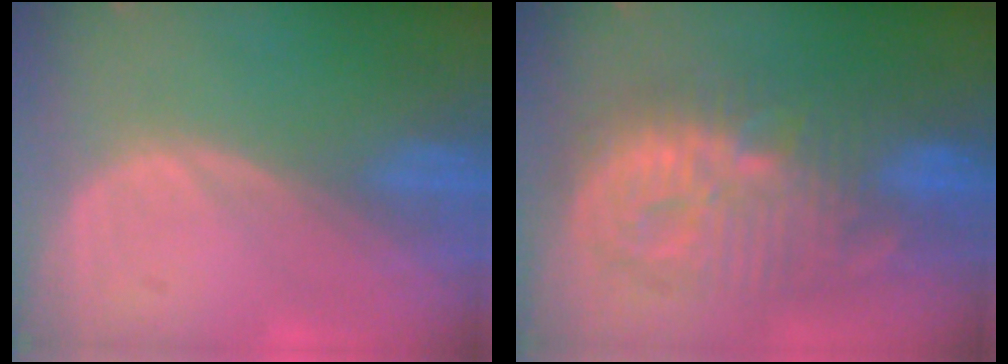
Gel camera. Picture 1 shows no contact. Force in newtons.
{"total": 11.6, "press": 11.5, "slide": 0.8}